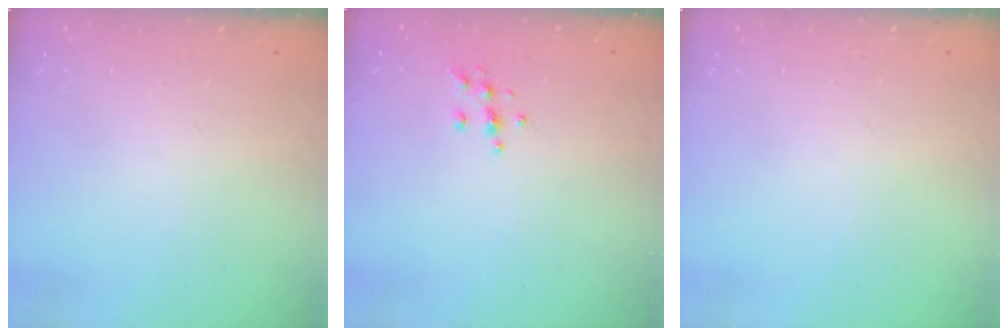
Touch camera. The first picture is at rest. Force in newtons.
{"total": 5.7, "press": 5.6, "slide": 1.1}
{"total": 0.0}